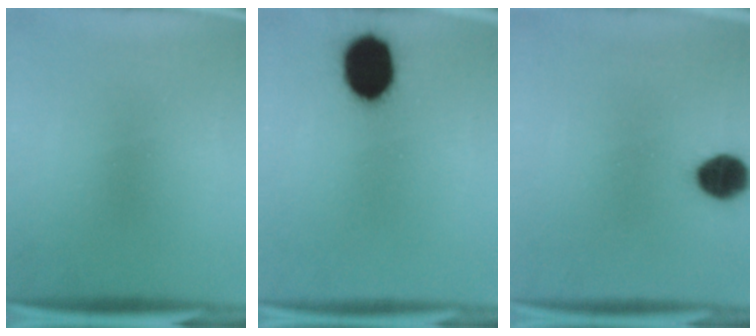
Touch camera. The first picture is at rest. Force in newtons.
{"total": 14.4}
{"total": 7.6}